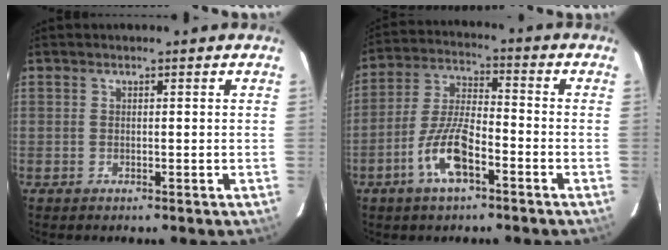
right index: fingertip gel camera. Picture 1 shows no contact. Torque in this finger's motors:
{"motor_torque": [1.65, -0.49, 0.89, 0.11]}